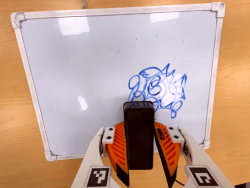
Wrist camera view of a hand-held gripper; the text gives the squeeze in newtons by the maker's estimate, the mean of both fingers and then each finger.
{"total": 5.9, "left": 5.4, "right": 6.4}